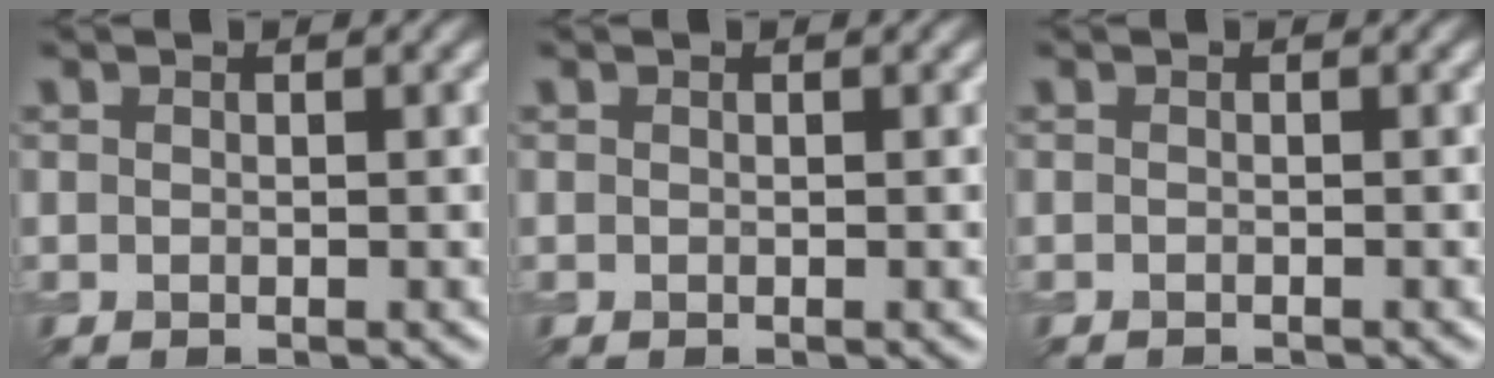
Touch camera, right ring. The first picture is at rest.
{"total": 0.0}
{"total": 0.8, "force": [-0.8, 0.0, 0.1], "torque": [0.001, -0.007, -0.014]}